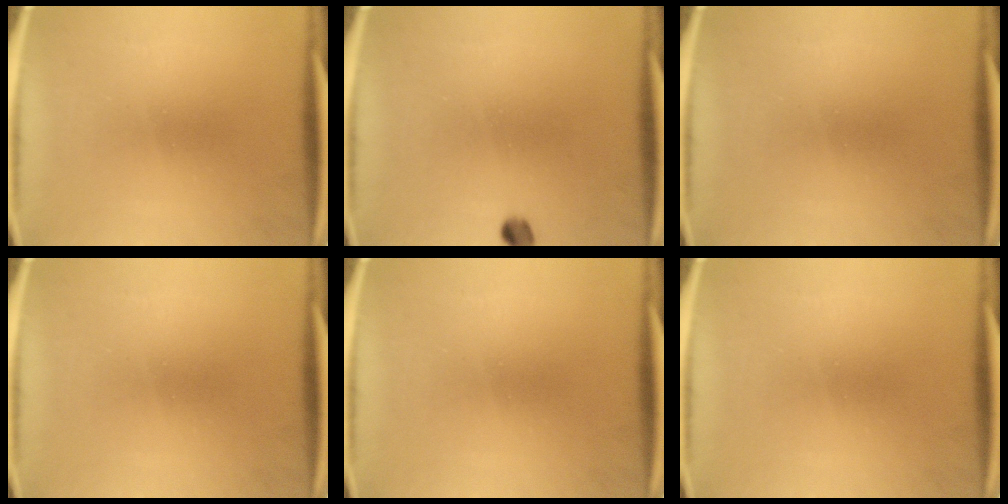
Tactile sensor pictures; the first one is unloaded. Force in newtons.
{"total": 2.0}
{"total": 0.0}
{"total": 0.0}
{"total": 0.0}
{"total": 0.0}